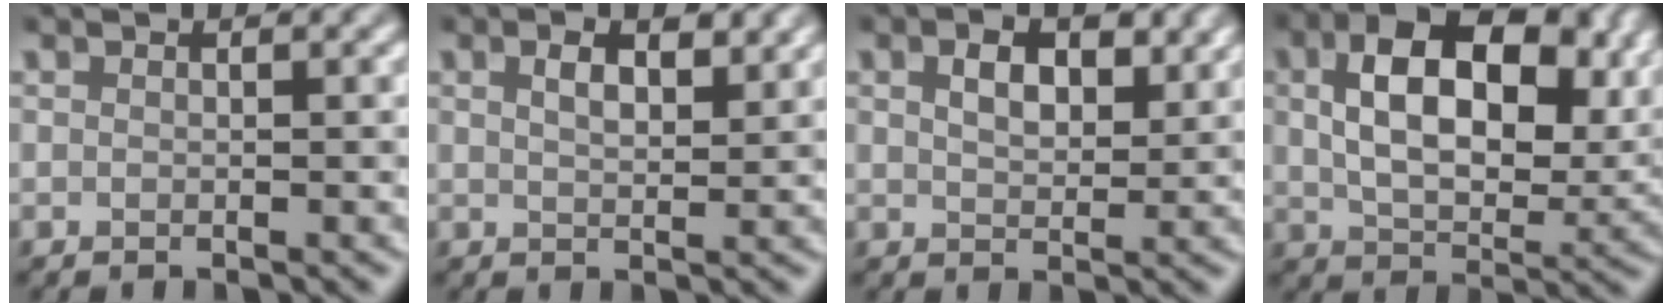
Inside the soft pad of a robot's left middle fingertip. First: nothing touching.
{"total": 3.1, "force": [1.7, 1.2, 2.2], "torque": [-0.040, 0.003, 0.033]}
{"total": 3.7, "force": [1.7, 2.0, 2.6], "torque": [-0.048, 0.002, 0.030]}
{"total": 12.3, "force": [3.6, 7.3, 9.2], "torque": [-0.146, -0.003, 0.070]}